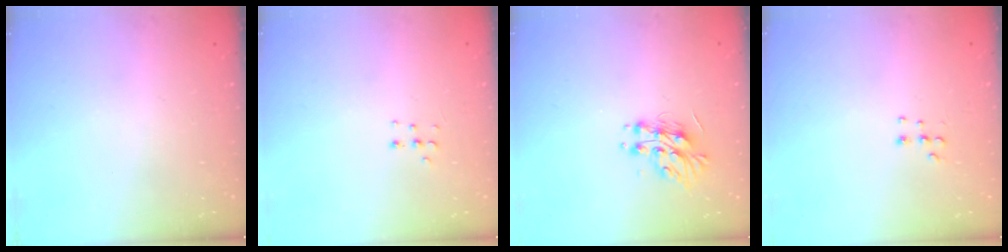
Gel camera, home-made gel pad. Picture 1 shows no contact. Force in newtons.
{"total": 3.8, "press": 3.7, "slide": 0.9}
{"total": 11.1, "press": 11.1, "slide": 0.2}
{"total": 5.3, "press": 5.2, "slide": 0.5}